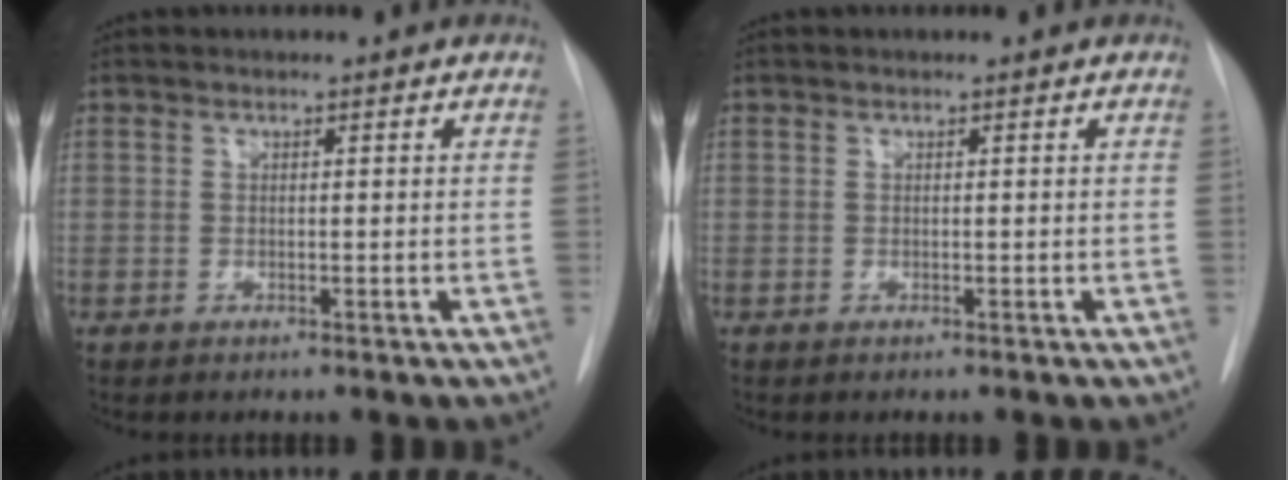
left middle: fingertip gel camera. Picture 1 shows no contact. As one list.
[{"total": 0.0}]